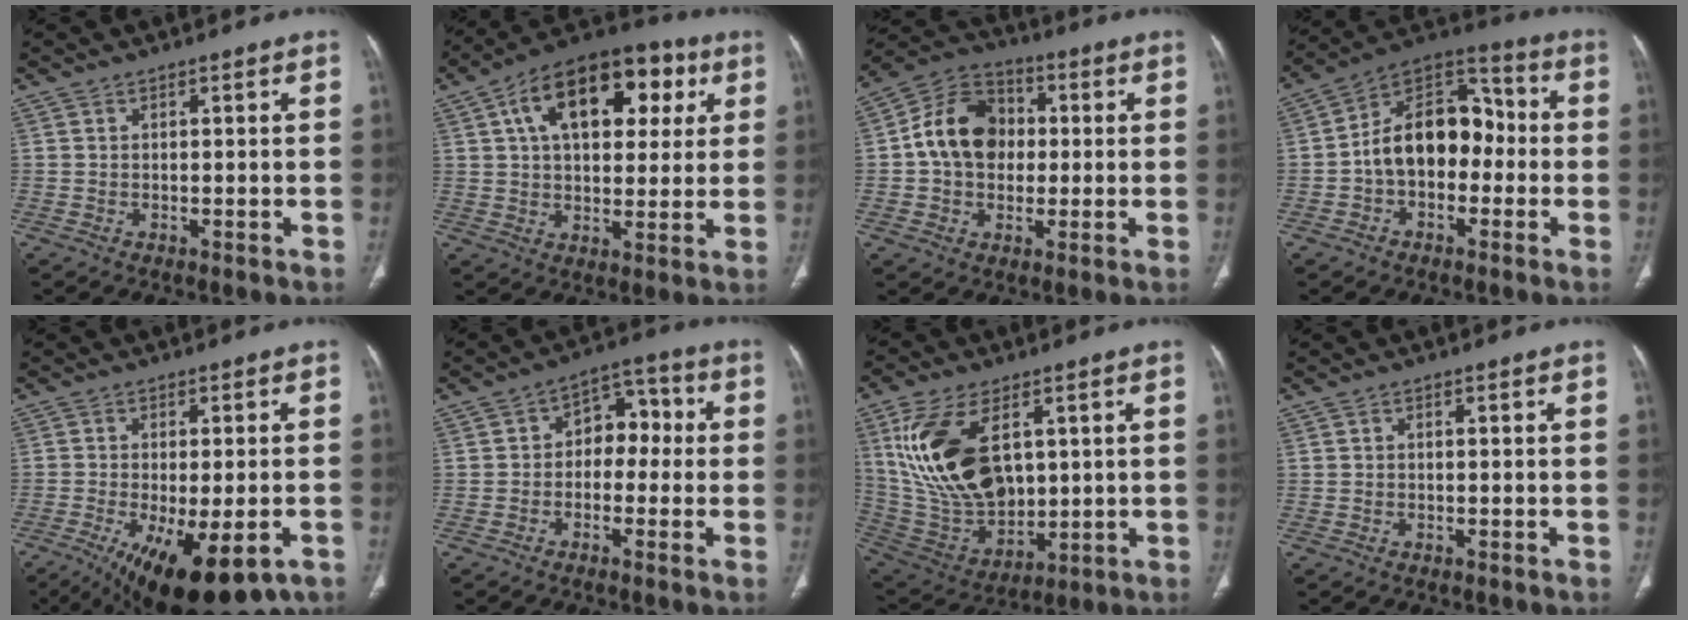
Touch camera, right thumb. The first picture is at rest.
{"total": 20.7, "force": [7.0, 11.9, 15.4], "torque": [-0.203, 0.016, 0.101]}
{"total": 13.5, "force": [0.7, 10.6, 8.4], "torque": [-0.120, 0.028, 0.003]}
{"total": 15.0, "force": [-1.7, 10.2, 10.8], "torque": [-0.143, 0.051, -0.041]}
{"total": 17.8, "force": [-8.6, 6.8, 14.0], "torque": [-0.209, -0.015, -0.119]}
{"total": 8.0, "force": [-0.3, 5.7, 5.6], "torque": [-0.041, 0.038, -0.019]}
{"total": 20.5, "force": [5.4, 12.0, 15.8], "torque": [-0.292, -0.023, 0.123]}
{"total": 0.0}